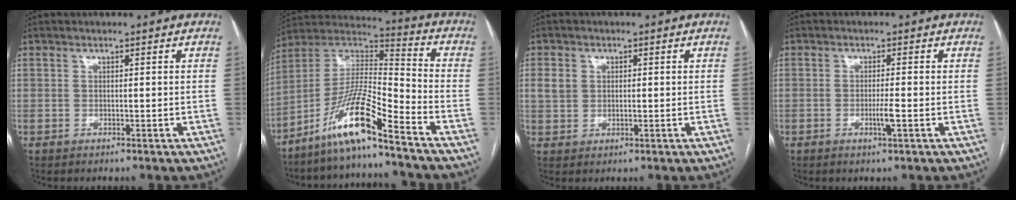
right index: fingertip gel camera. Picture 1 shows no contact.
{"total": 12.9, "force": [-9.1, 0.1, 9.0], "torque": [-0.175, 0.009, -0.174]}
{"total": 3.2, "force": [0.8, 2.8, 1.5], "torque": [-0.032, 0.010, 0.018]}
{"total": 2.3, "force": [-0.8, -0.2, 2.2], "torque": [-0.042, -0.004, -0.013]}